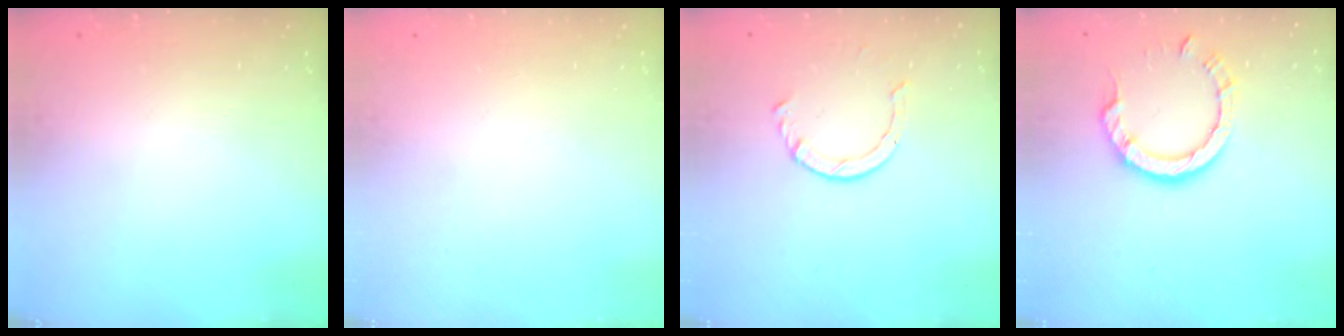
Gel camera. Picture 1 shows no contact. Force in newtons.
{"total": 0.0}
{"total": 2.3, "press": 2.3, "slide": 0.2}
{"total": 8.5, "press": 8.4, "slide": 1.0}